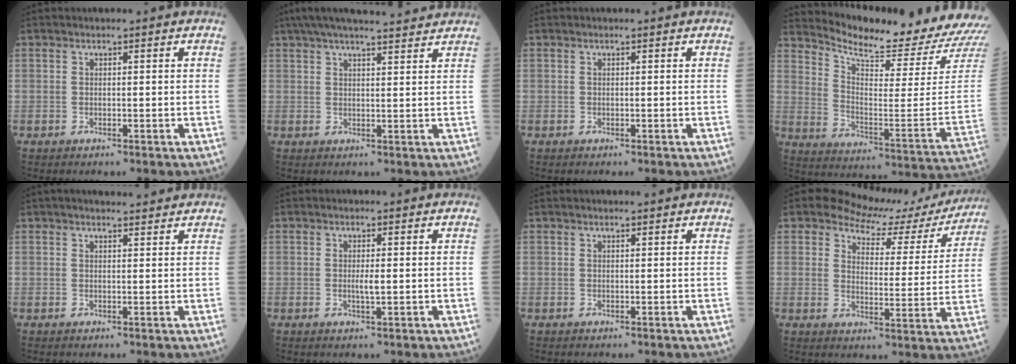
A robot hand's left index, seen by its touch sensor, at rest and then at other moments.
{"total": 14.5, "force": [12.8, 1.5, 6.7], "torque": [-0.113, 0.040, 0.182]}
{"total": 0.0}
{"total": 19.1, "force": [18.6, -1.5, 4.0], "torque": [-0.093, -0.127, 0.254]}
{"total": 5.8, "force": [5.2, 0.9, 2.3], "torque": [-0.032, 0.022, 0.067]}
{"total": 1.5, "force": [0.1, 0.1, 1.5], "torque": [-0.032, -0.002, 0.002]}
{"total": 2.2, "force": [2.1, 0.1, 0.8], "torque": [-0.009, 0.015, 0.026]}
{"total": 14.0, "force": [12.7, 5.1, 2.7], "torque": [-0.025, -0.017, 0.141]}